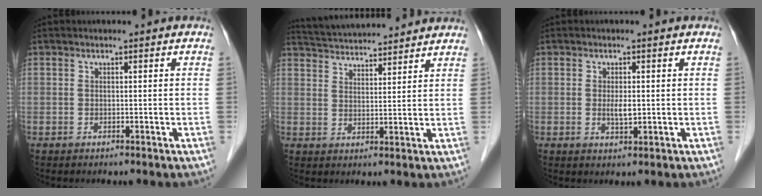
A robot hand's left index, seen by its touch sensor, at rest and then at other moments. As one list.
[{"total": 12.7, "force": [12.1, 1.3, 3.8], "torque": [-0.073, 0.030, 0.183]}, {"total": 2.1, "force": [0.1, 0.7, 2.0], "torque": [-0.039, -0.003, 0.004]}]